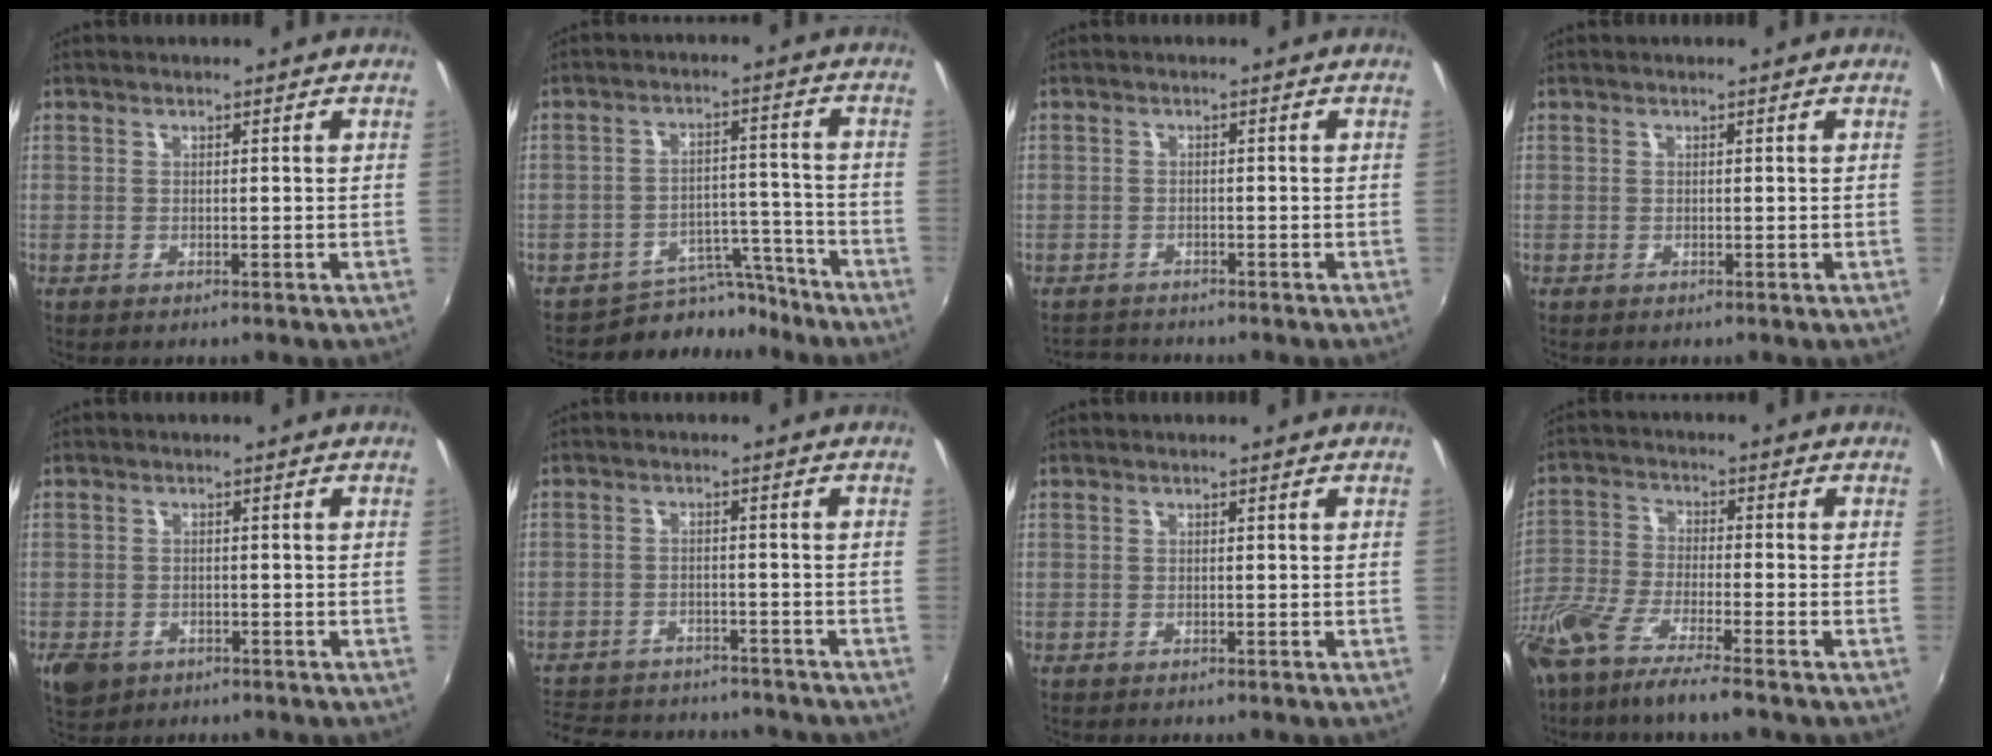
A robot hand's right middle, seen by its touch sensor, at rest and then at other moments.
{"total": 8.7, "force": [-8.0, 3.3, 0.5], "torque": [-0.011, 0.033, -0.114]}
{"total": 2.4, "force": [-2.3, 0.7, -0.3], "torque": [-0.005, 0.006, -0.044]}
{"total": 0.0}
{"total": 5.0, "force": [-2.6, 3.5, 2.3], "torque": [-0.058, -0.011, -0.043]}
{"total": 16.9, "force": [-14.4, 6.4, 6.1], "torque": [-0.149, 0.007, -0.200]}
{"total": 0.0}
{"total": 12.5, "force": [-9.5, 1.2, 8.1], "torque": [-0.176, -0.040, -0.180]}